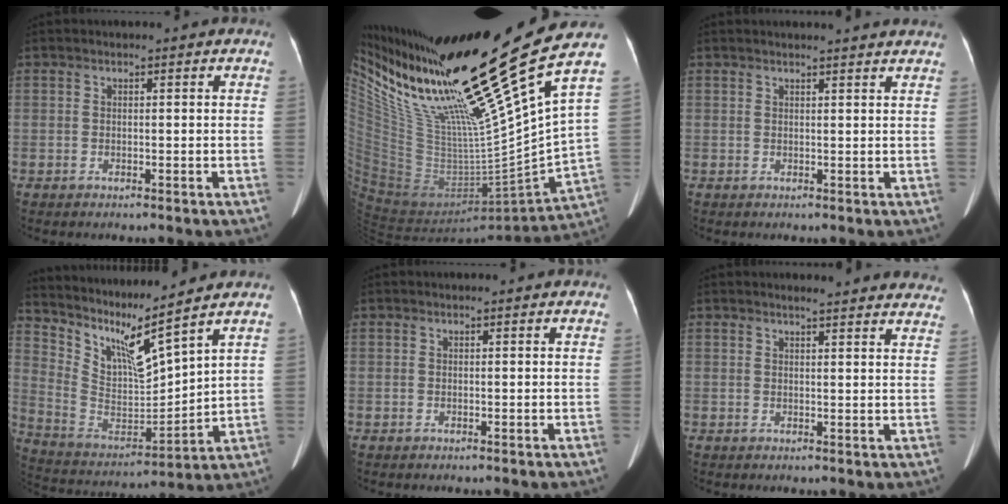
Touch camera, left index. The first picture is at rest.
{"total": 29.4, "force": [19.7, -0.4, 21.8], "torque": [-0.339, -0.035, 0.345]}
{"total": 5.9, "force": [5.7, -0.2, 1.7], "torque": [-0.020, 0.008, 0.050]}
{"total": 11.7, "force": [9.6, 0.3, 6.6], "torque": [-0.139, -0.015, 0.196]}
{"total": 0.0}
{"total": 14.0, "force": [13.4, 1.4, 3.8], "torque": [-0.027, -0.027, 0.135]}